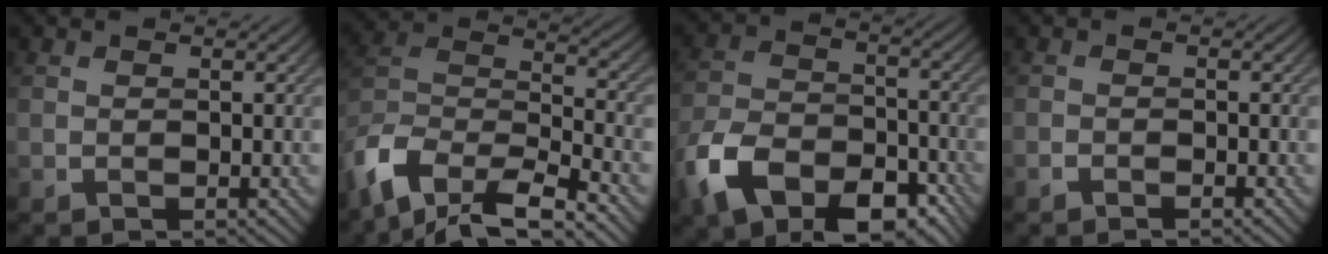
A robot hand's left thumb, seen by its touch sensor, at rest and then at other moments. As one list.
[{"total": 12.3, "force": [-8.9, 4.8, 7.0], "torque": [-0.170, -0.010, -0.170]}, {"total": 13.4, "force": [-7.9, 7.6, 7.7], "torque": [-0.178, -0.024, -0.149]}, {"total": 0.8, "force": [-0.7, 0.0, 0.2], "torque": [-0.004, 0.003, -0.017]}]